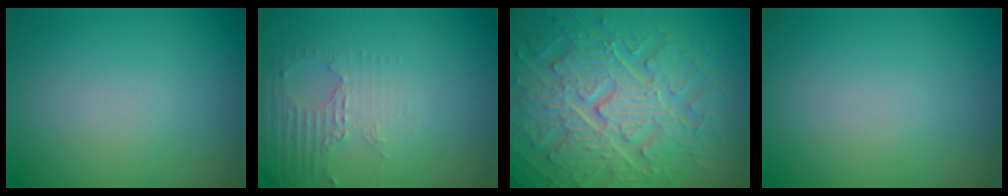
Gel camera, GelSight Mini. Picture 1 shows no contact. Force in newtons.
{"total": 2.5, "press": 1.8, "slide": 1.7}
{"total": 8.5, "press": 6.5, "slide": 5.4}
{"total": 0.0}